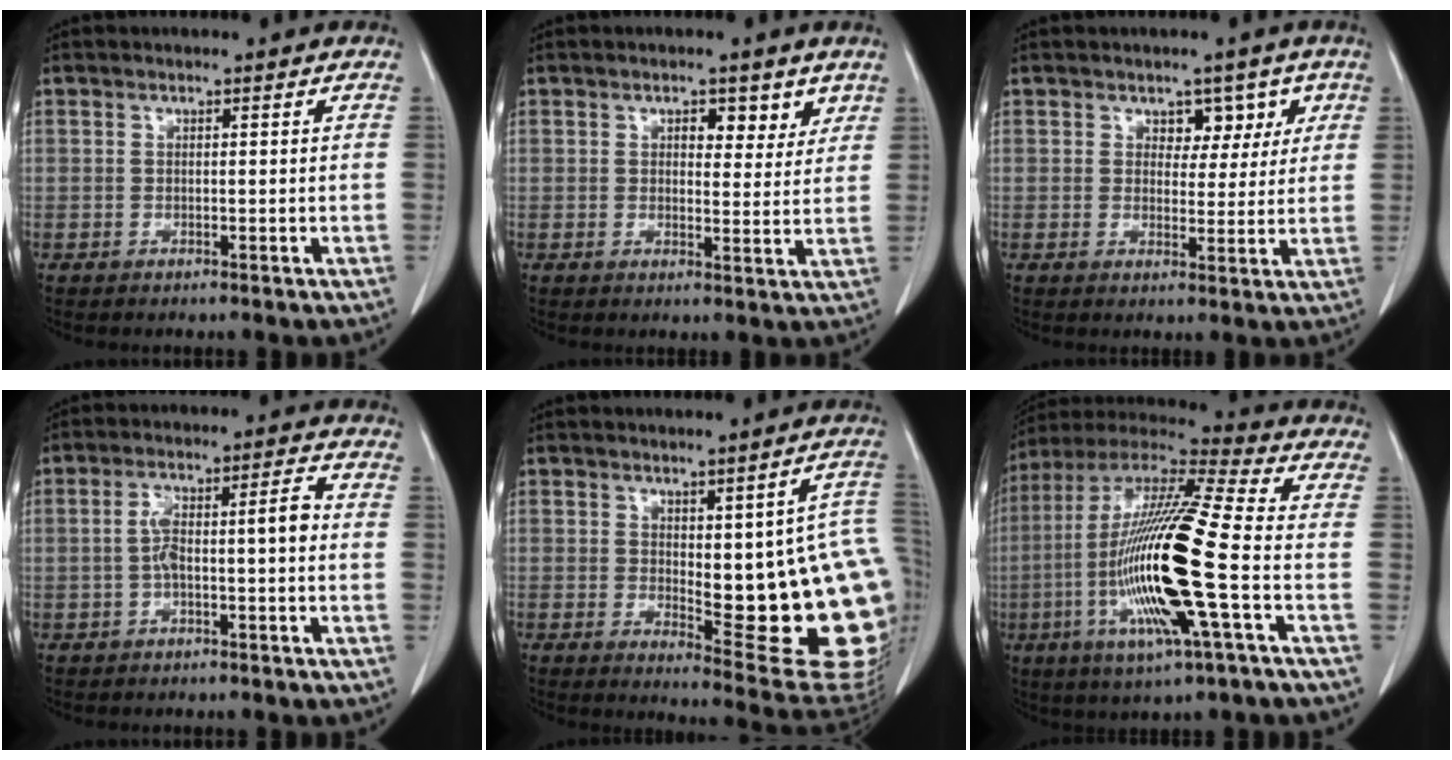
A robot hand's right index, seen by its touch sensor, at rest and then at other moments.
{"total": 4.2, "force": [2.4, 2.3, 2.6], "torque": [-0.021, -0.003, 0.030]}
{"total": 4.2, "force": [2.1, 3.0, 2.0], "torque": [-0.008, 0.007, 0.030]}
{"total": 6.7, "force": [-0.6, 1.3, 6.6], "torque": [-0.121, 0.031, -0.008]}
{"total": 19.6, "force": [-0.4, 4.8, 19.0], "torque": [-0.156, 0.001, 0.015]}
{"total": 21.1, "force": [-4.6, 1.2, 20.6], "torque": [-0.432, -0.019, -0.093]}